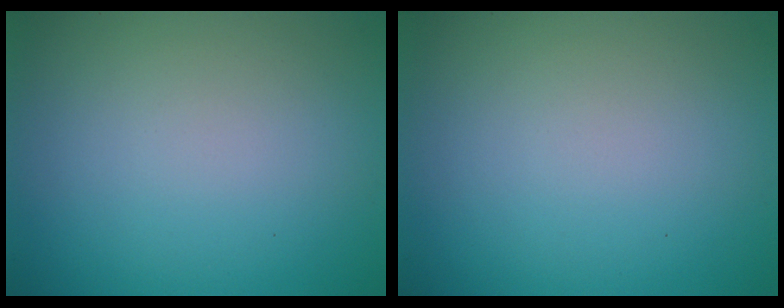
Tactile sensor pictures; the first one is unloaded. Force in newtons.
{"total": 0.0}